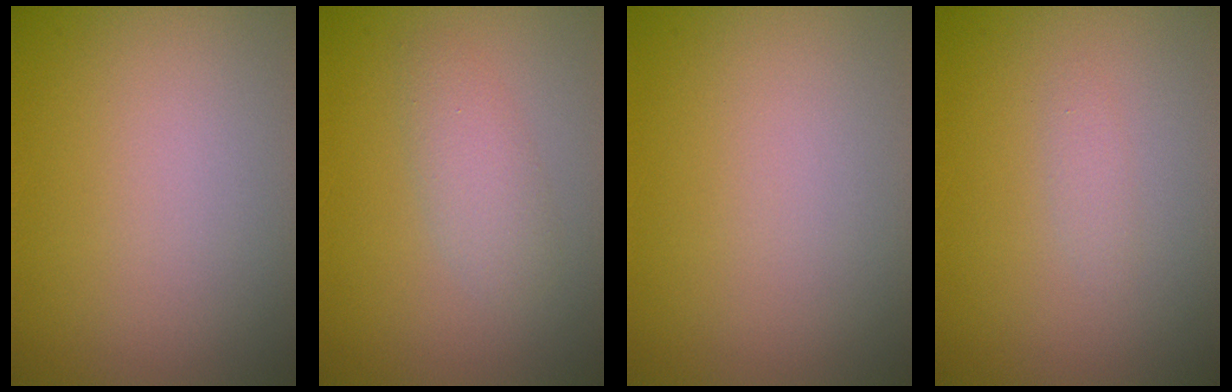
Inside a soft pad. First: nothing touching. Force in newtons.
{"total": 2.3, "press": 2.3, "slide": 0.1}
{"total": 0.0}
{"total": 0.8, "press": 0.8, "slide": 0.0}